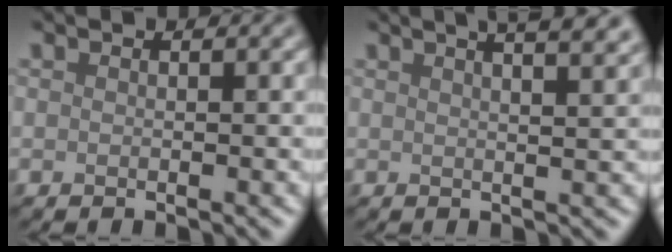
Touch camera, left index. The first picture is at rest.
{"total": 9.5, "force": [5.9, 4.0, 6.3], "torque": [-0.016, 0.059, 0.030]}